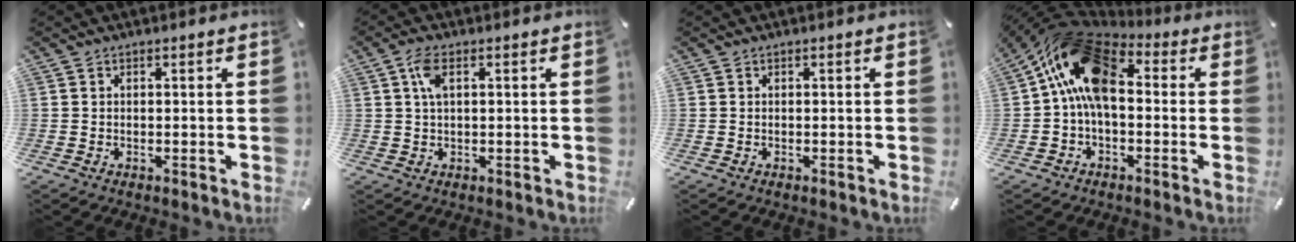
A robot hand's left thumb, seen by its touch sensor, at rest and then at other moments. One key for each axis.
{"total": 4.4, "fx": 1.4, "fy": 1.7, "fz": 3.8, "tx": -0.089, "ty": 0.006, "tz": 0.020}
{"total": 0.0}
{"total": 17.1, "fx": 2.4, "fy": 10.4, "fz": 13.3, "tx": -0.261, "ty": 0.007, "tz": 0.040}